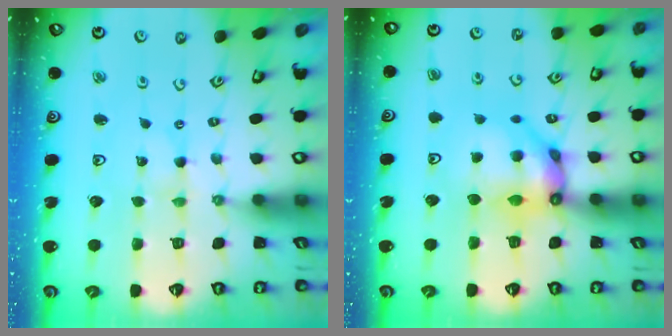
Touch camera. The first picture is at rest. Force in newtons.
{"total": 12.3, "press": 12.2, "slide": 1.8}